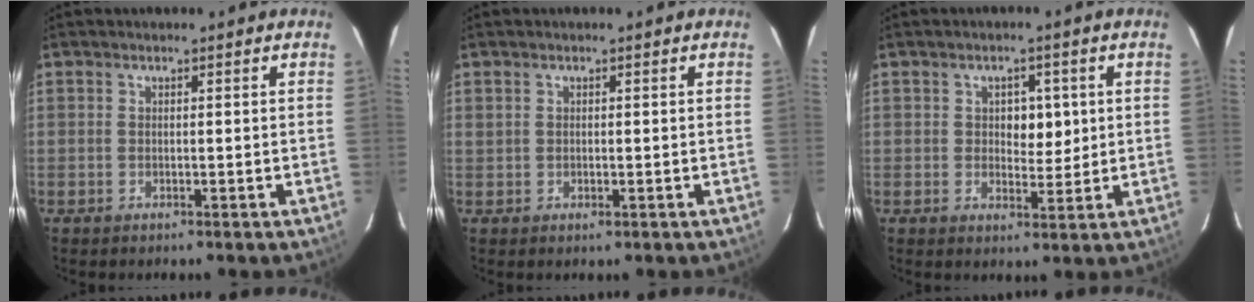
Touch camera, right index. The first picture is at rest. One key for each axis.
{"total": 0.8, "fx": 0.1, "fy": 0.5, "fz": 0.7, "tx": -0.021, "ty": 0.000, "tz": 0.007}
{"total": 4.2, "fx": 0.9, "fy": 2.6, "fz": 3.1, "tx": -0.037, "ty": 0.004, "tz": 0.016}